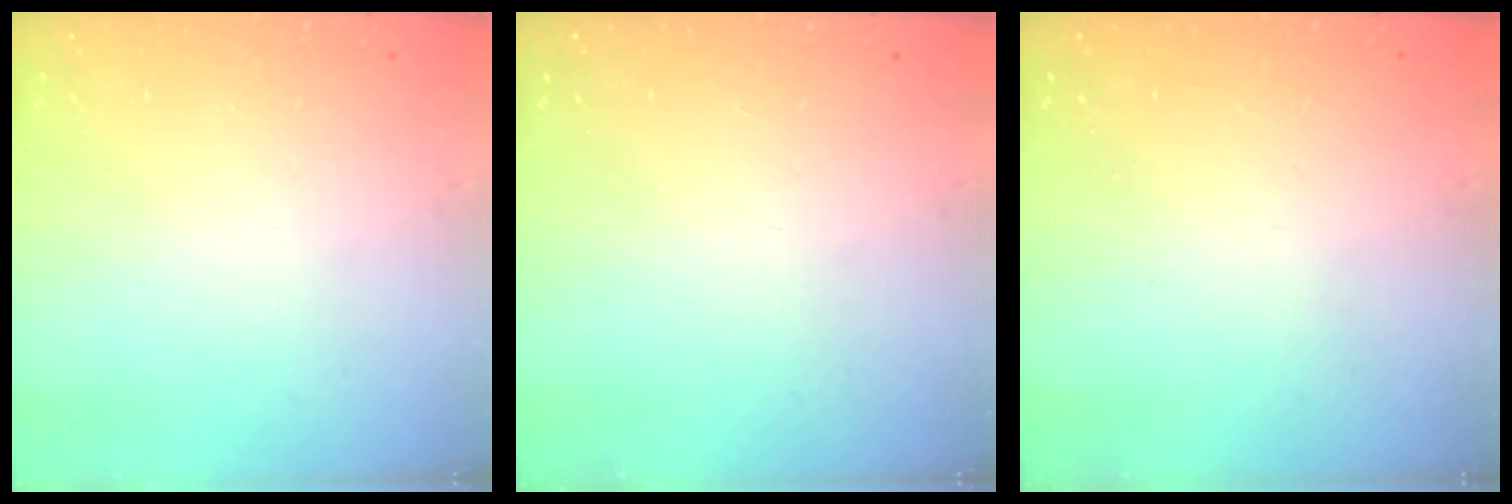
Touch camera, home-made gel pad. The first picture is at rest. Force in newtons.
{"total": 0.0}
{"total": 0.7, "press": 0.6, "slide": 0.4}